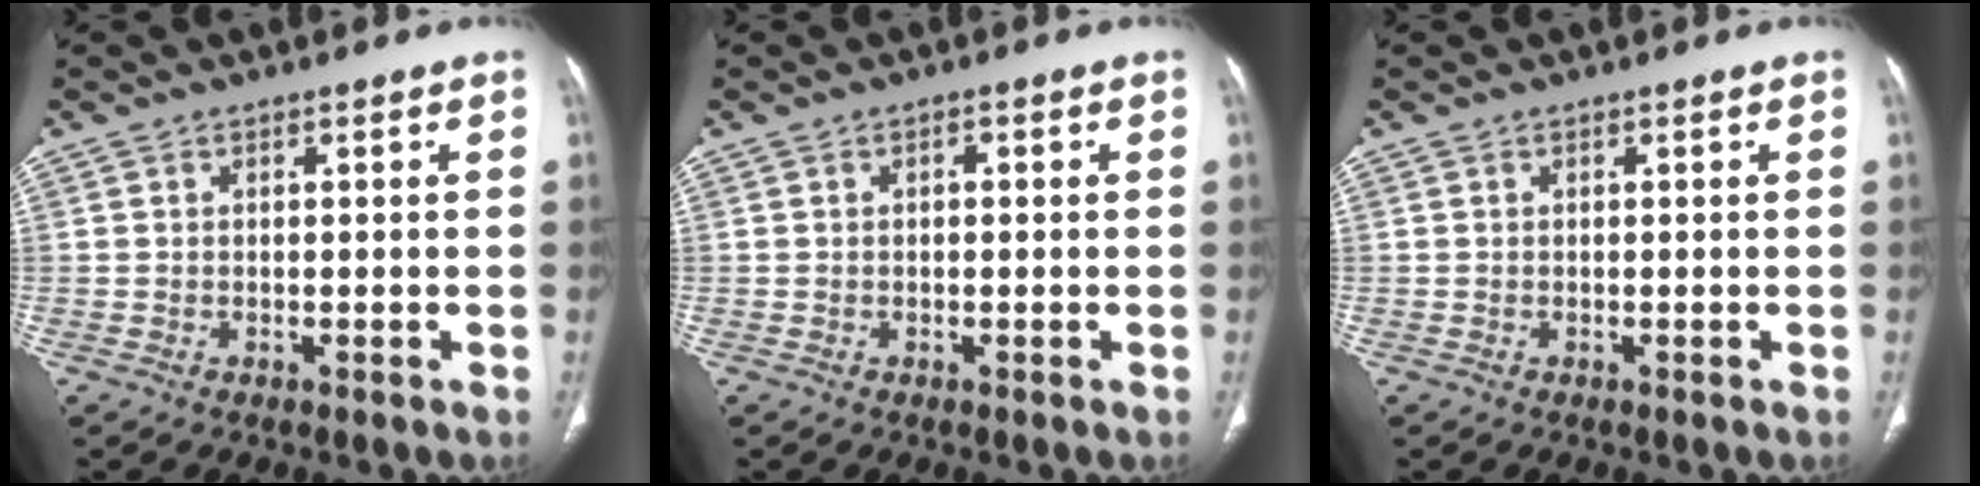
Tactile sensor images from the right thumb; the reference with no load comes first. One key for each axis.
{"total": 1.0, "fx": 0.1, "fy": 0.6, "fz": 0.8, "tx": -0.009, "ty": 0.002, "tz": 0.001}
{"total": 0.0}